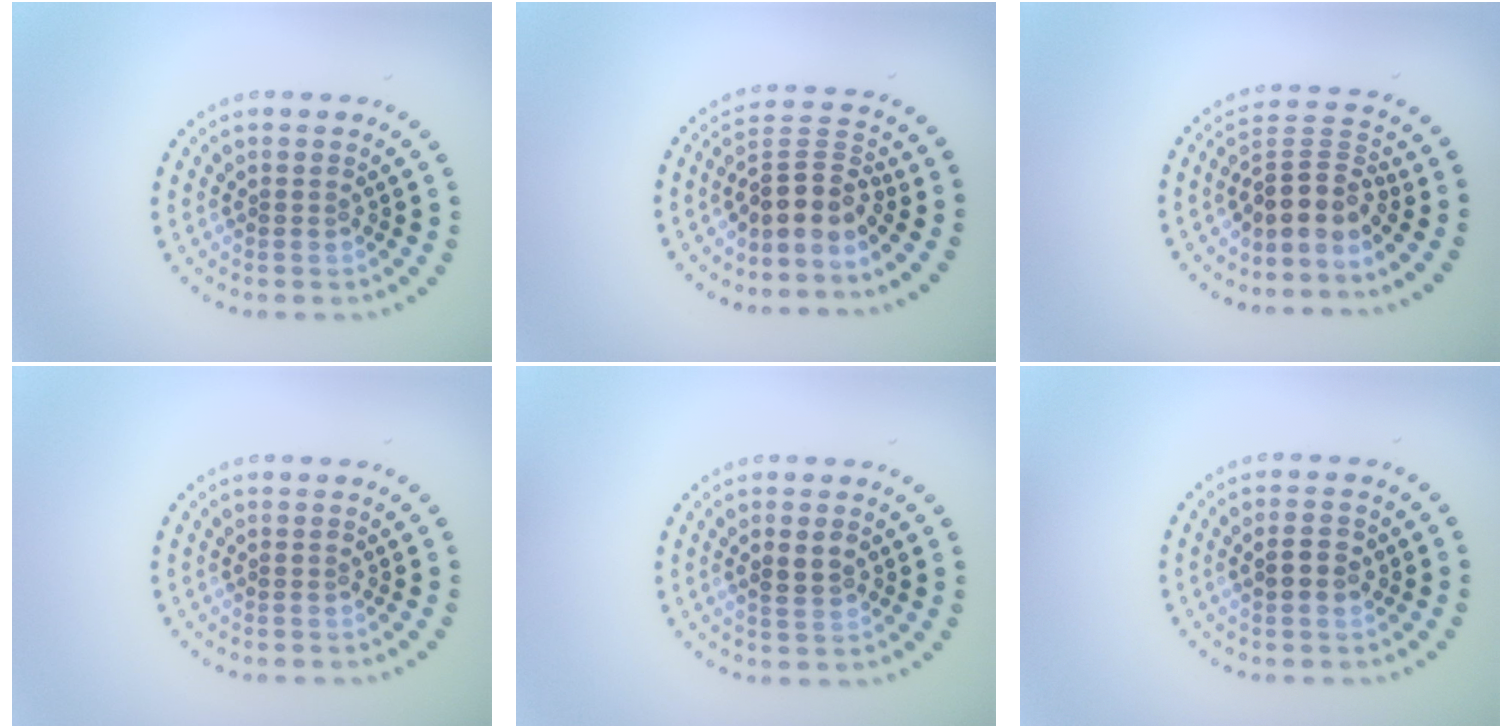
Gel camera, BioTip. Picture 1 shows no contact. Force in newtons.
{"total": 3.4, "press": 2.6, "slide": 2.2}
{"total": 3.6, "press": 2.5, "slide": 2.6}
{"total": 0.0}
{"total": 2.0, "press": 2.0, "slide": 0.3}
{"total": 2.2, "press": 2.2, "slide": 0.1}